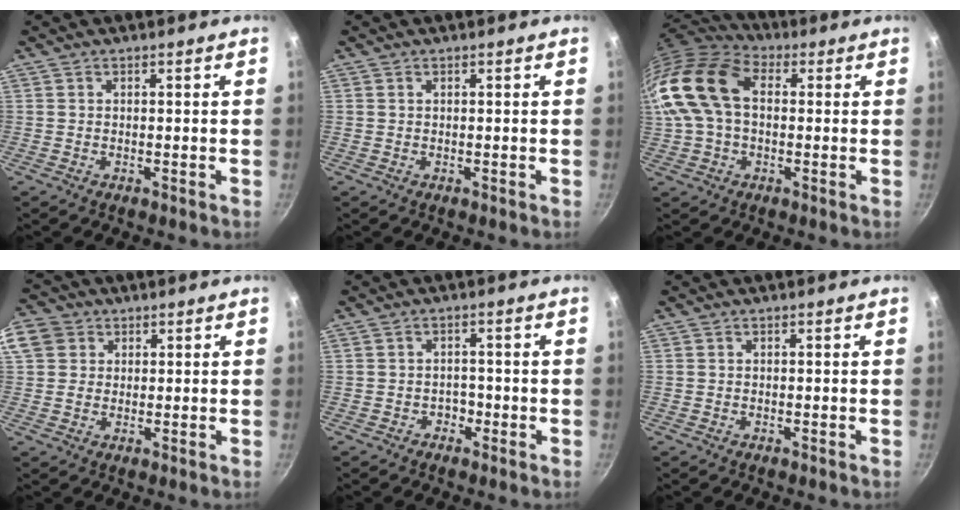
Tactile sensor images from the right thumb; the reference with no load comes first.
{"total": 0.0}
{"total": 19.0, "force": [2.0, 12.5, 14.2], "torque": [-0.290, 0.034, 0.023]}
{"total": 8.9, "force": [2.8, 7.6, 3.7], "torque": [-0.072, 0.010, 0.042]}
{"total": 1.9, "force": [-1.0, 1.5, 0.6], "torque": [0.011, 0.014, -0.012]}
{"total": 0.0}